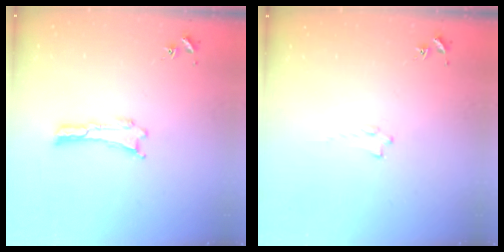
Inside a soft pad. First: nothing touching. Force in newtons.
{"total": 0.8, "press": 0.7, "slide": 0.2}